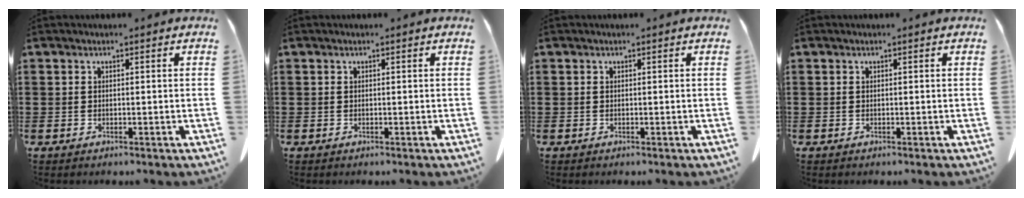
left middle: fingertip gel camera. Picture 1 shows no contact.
{"total": 0.0}
{"total": 0.0}
{"total": 0.0}